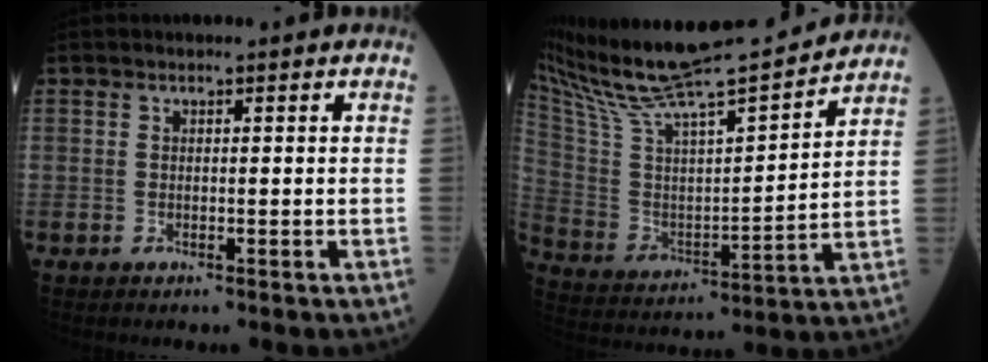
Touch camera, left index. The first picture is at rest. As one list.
[{"total": 23.0, "force": [20.9, 1.2, 9.4], "torque": [-0.187, -0.006, 0.348]}]